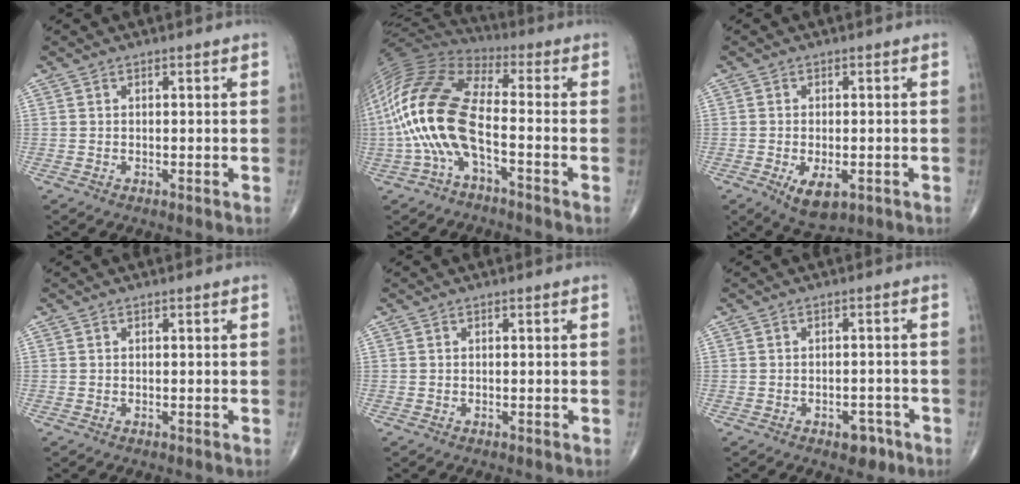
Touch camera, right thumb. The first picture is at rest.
{"total": 17.3, "force": [-4.1, 6.9, 15.3], "torque": [-0.336, 0.044, -0.086]}
{"total": 6.0, "force": [-2.2, 3.0, 4.7], "torque": [-0.073, -0.004, -0.027]}
{"total": 0.0}
{"total": 0.0}
{"total": 3.5, "force": [-2.1, 2.2, 1.8], "torque": [-0.005, 0.013, -0.026]}